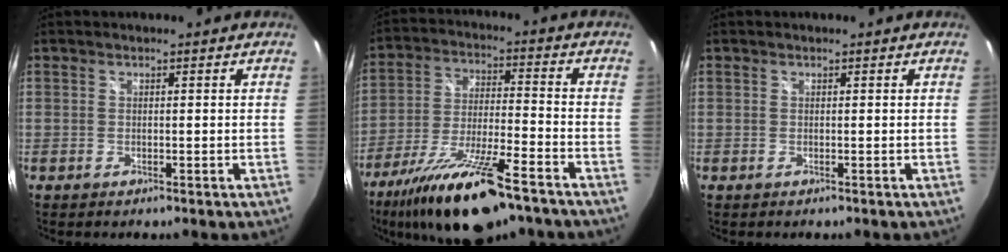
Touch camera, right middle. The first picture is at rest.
{"total": 18.9, "force": [-13.6, 4.1, 12.4], "torque": [-0.241, -0.035, -0.236]}
{"total": 0.0}